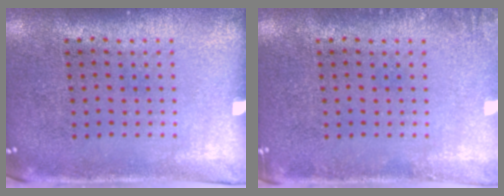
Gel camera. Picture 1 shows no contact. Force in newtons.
{"total": 1.1, "press": 1.1, "slide": 0.2}